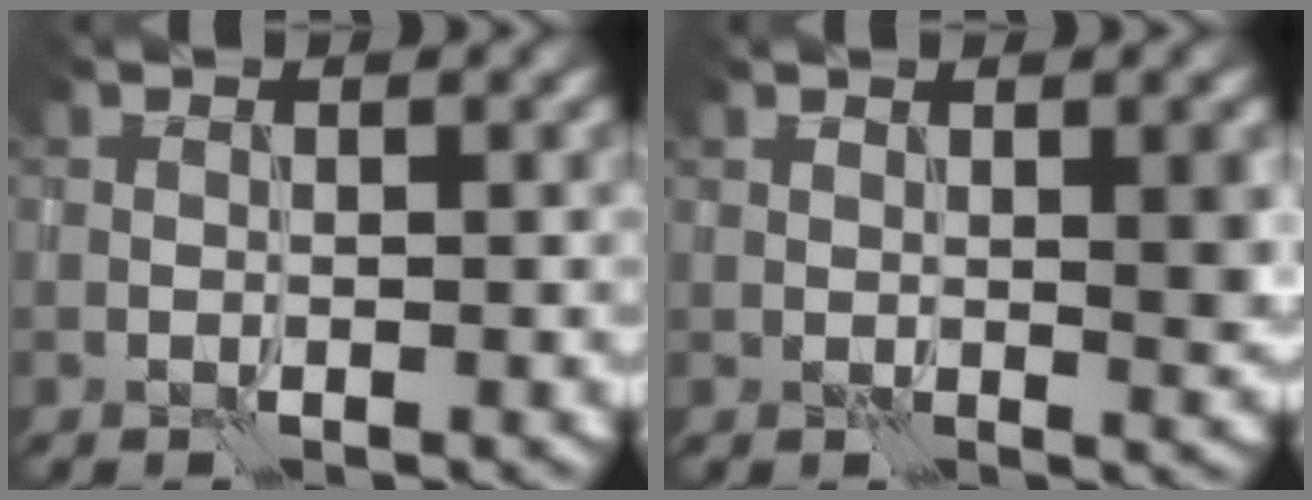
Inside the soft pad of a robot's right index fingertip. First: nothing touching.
{"total": 2.3, "force": [0.4, 0.6, 2.2], "torque": [-0.037, -0.002, 0.009]}